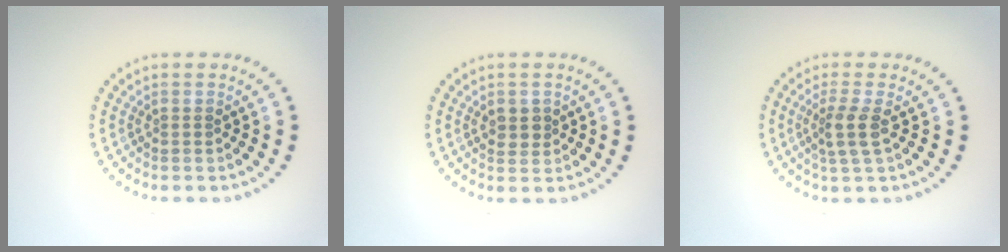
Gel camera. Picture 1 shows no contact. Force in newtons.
{"total": 1.8, "press": 1.7, "slide": 0.6}
{"total": 2.4, "press": 2.0, "slide": 1.4}